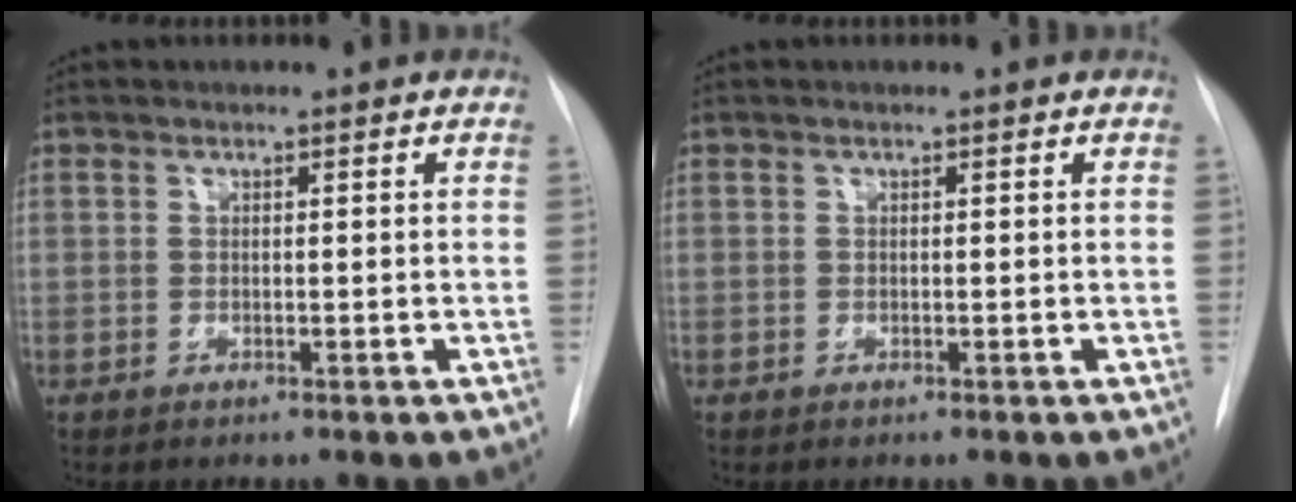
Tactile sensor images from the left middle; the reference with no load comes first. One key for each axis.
{"total": 0.0}